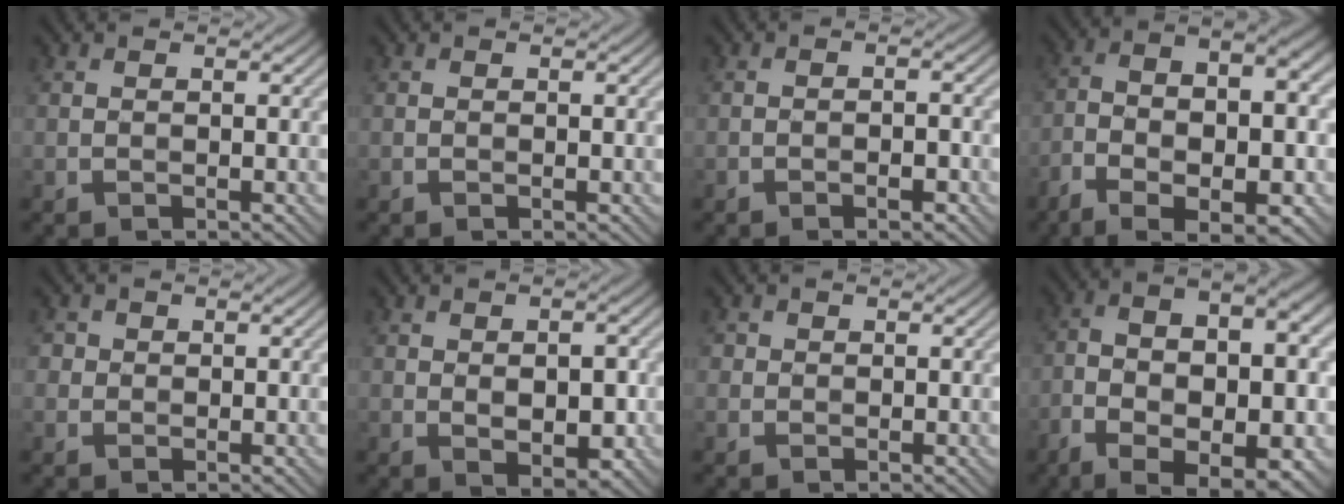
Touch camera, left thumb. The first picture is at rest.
{"total": 0.0}
{"total": 2.5, "force": [-1.5, 0.5, 2.0], "torque": [-0.032, 0.011, -0.026]}
{"total": 13.0, "force": [-5.4, 5.6, 10.4], "torque": [-0.187, -0.017, -0.084]}
{"total": 1.4, "force": [0.3, 1.3, 0.3], "torque": [-0.002, -0.001, 0.000]}
{"total": 5.1, "force": [-0.5, 2.8, 4.3], "torque": [-0.068, -0.009, -0.001]}
{"total": 0.9, "force": [0.2, 0.8, 0.2], "torque": [-0.001, -0.001, 0.001]}
{"total": 15.2, "force": [-4.9, 7.3, 12.4], "torque": [-0.216, -0.018, -0.064]}